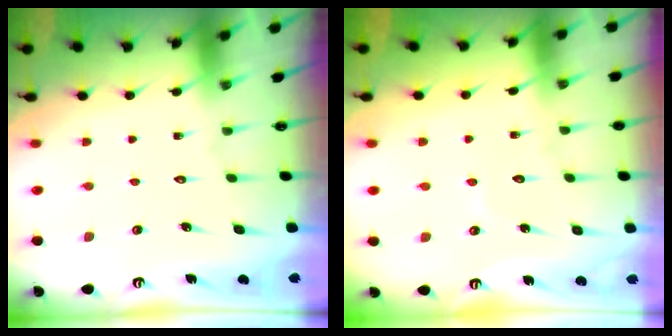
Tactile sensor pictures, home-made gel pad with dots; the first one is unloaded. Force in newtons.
{"total": 3.4, "press": 3.3, "slide": 0.4}